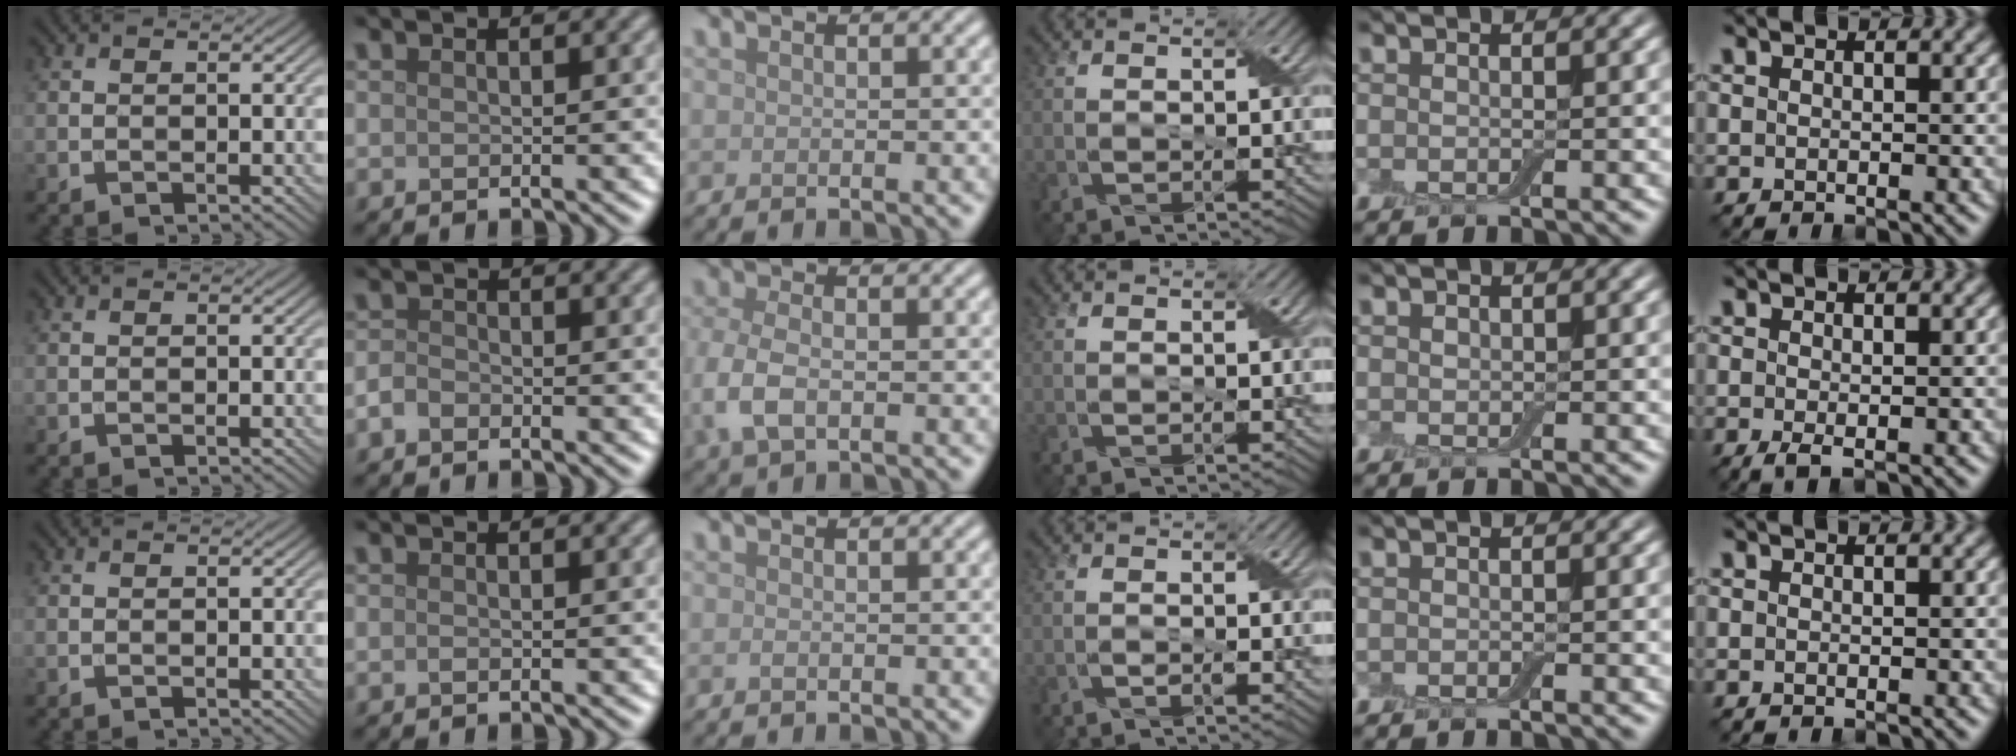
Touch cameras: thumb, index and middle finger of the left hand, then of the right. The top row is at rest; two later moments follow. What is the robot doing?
{"motion": "fold", "object": "cloth"}